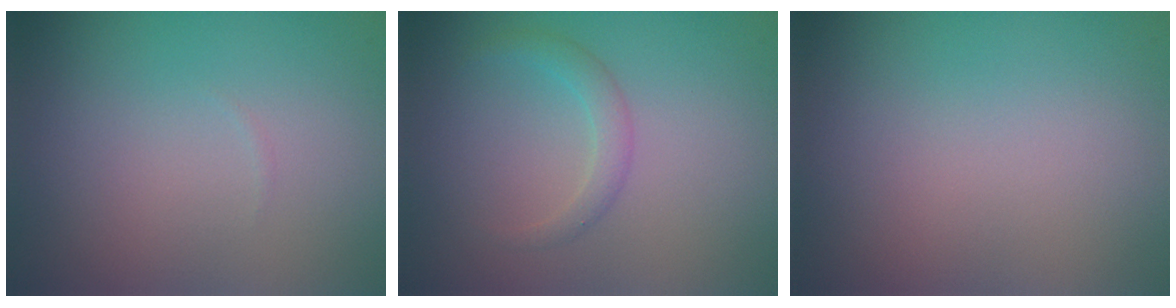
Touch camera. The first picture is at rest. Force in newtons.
{"total": 1.5, "press": 1.5, "slide": 0.1}
{"total": 0.0}